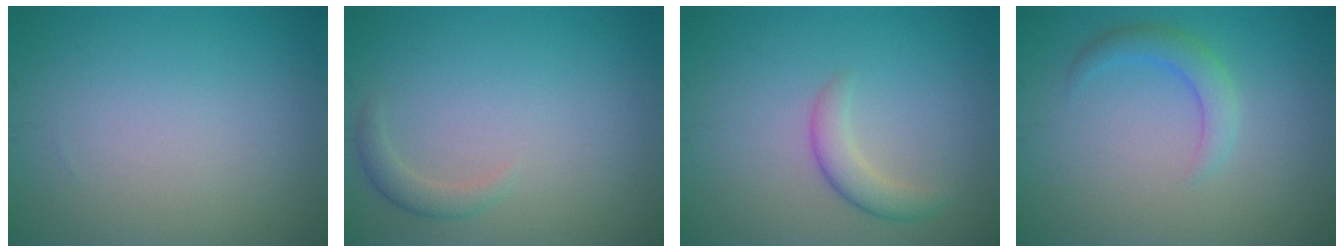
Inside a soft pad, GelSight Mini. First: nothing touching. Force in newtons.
{"total": 1.5, "press": 1.5, "slide": 0.1}
{"total": 2.3, "press": 2.3, "slide": 0.1}
{"total": 2.3, "press": 2.3, "slide": 0.1}